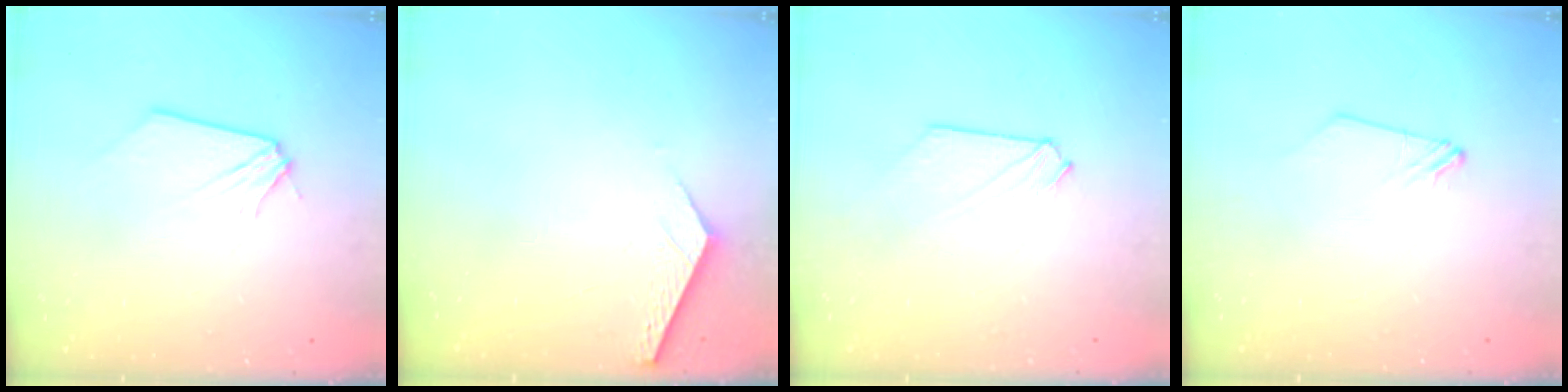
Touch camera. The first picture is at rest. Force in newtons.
{"total": 5.1, "press": 5.1, "slide": 0.4}
{"total": 0.0}
{"total": 1.0, "press": 1.0, "slide": 0.1}